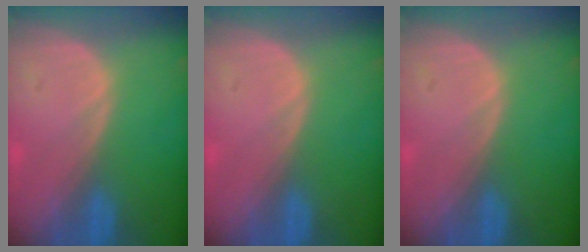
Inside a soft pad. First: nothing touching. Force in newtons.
{"total": 0.0}
{"total": 0.0}